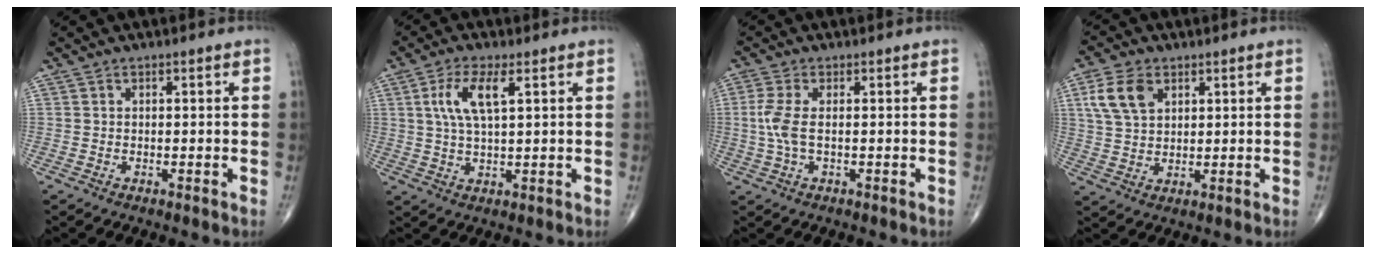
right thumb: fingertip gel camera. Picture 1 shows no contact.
{"total": 7.3, "force": [2.4, 2.4, 6.5], "torque": [-0.142, -0.001, 0.049]}
{"total": 4.8, "force": [0.1, 1.8, 4.4], "torque": [-0.126, 0.003, -0.001]}
{"total": 7.9, "force": [3.2, 5.1, 5.1], "torque": [-0.095, -0.003, 0.064]}